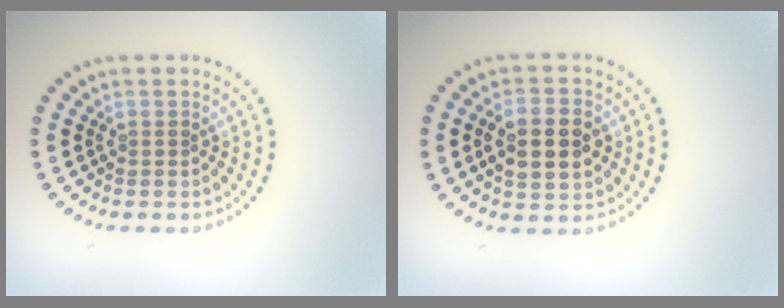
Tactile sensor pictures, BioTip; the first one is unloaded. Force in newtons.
{"total": 4.9, "press": 4.9, "slide": 0.2}